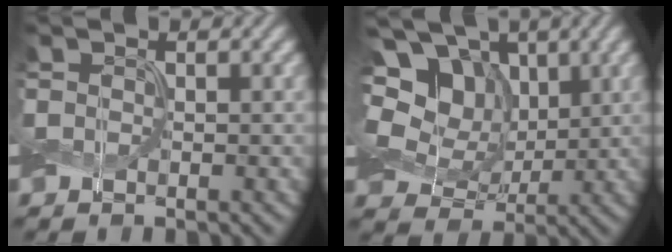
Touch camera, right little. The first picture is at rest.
{"total": 13.0, "force": [4.4, 9.9, 7.3], "torque": [-0.172, 0.035, 0.062]}